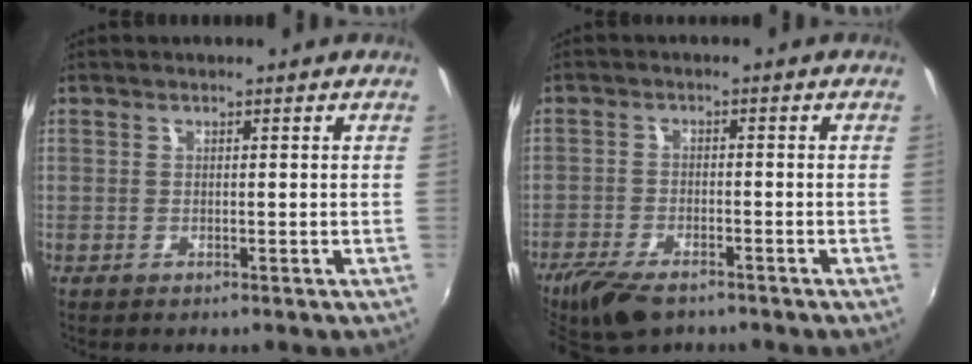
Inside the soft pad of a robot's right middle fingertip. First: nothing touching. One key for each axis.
{"total": 9.0, "fx": -6.9, "fy": 3.4, "fz": 4.8, "tx": -0.122, "ty": -0.022, "tz": -0.126}